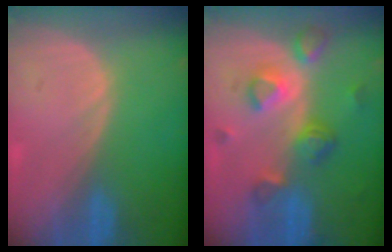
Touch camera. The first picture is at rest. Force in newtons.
{"total": 7.9, "press": 7.0, "slide": 3.7}